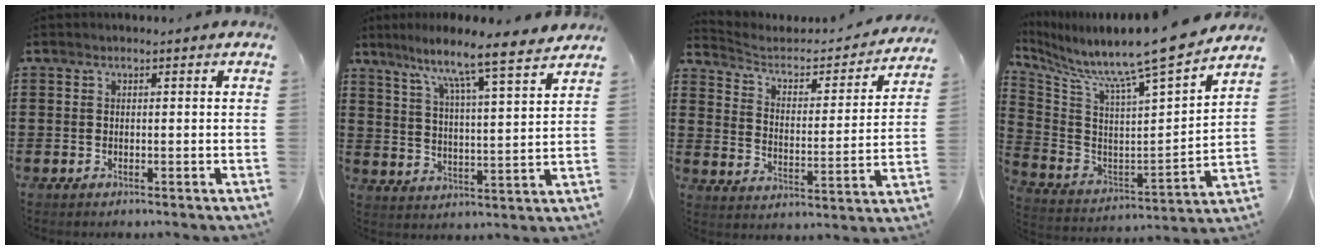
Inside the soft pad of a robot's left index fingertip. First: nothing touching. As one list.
[{"total": 7.9, "force": [6.7, -0.8, 4.1], "torque": [-0.097, -0.052, 0.105]}, {"total": 3.6, "force": [3.0, 1.6, 1.3], "torque": [-0.048, -0.023, 0.041]}, {"total": 10.1, "force": [9.3, -1.5, 3.6], "torque": [-0.092, -0.098, 0.140]}]